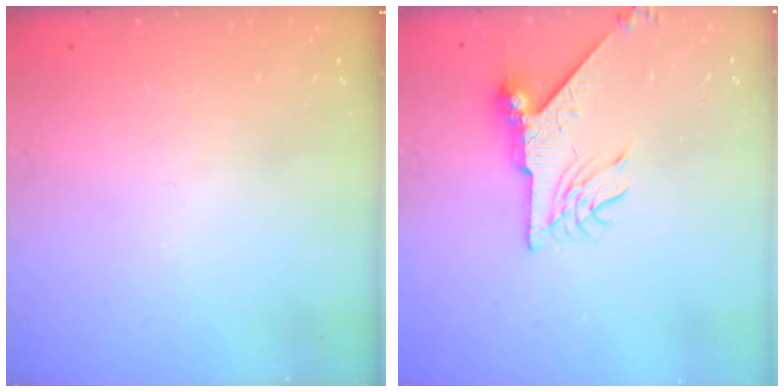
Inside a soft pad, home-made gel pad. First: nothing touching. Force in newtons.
{"total": 7.7, "press": 7.7, "slide": 1.0}